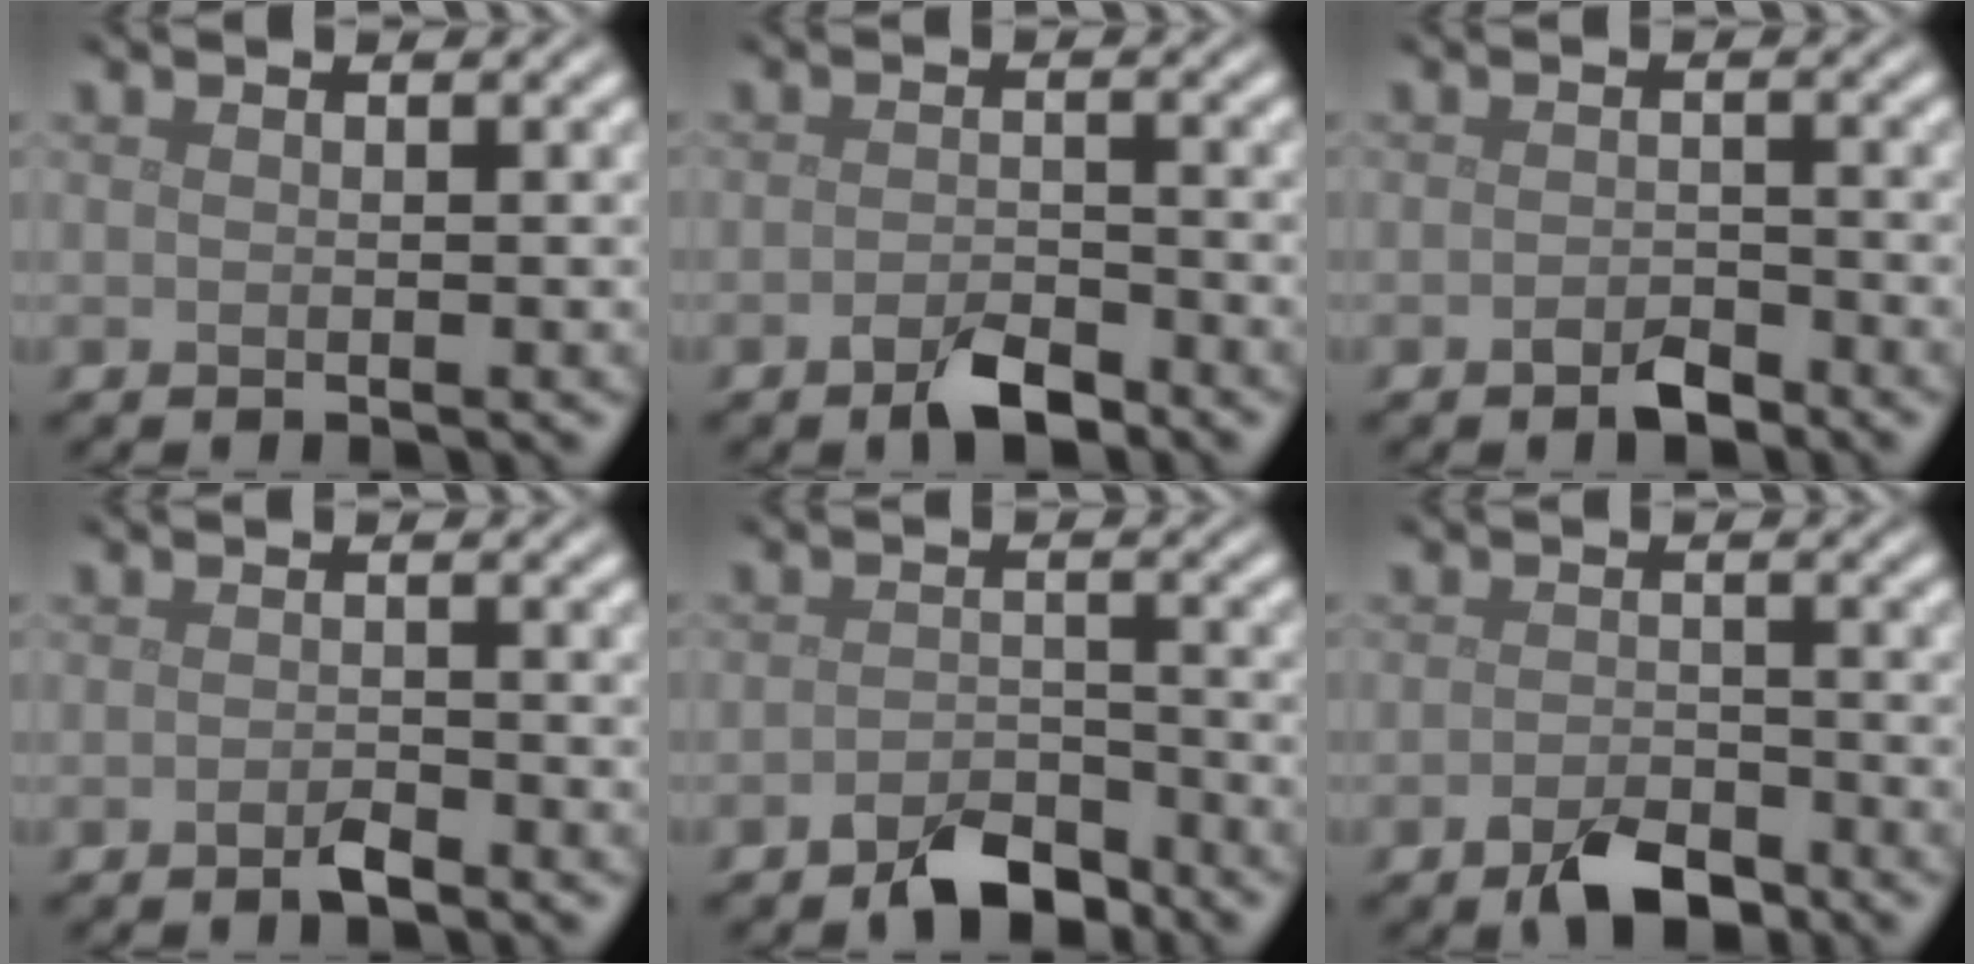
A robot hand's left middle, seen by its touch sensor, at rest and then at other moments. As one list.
[{"total": 2.8, "force": [-2.0, 1.1, 1.7], "torque": [-0.030, 0.002, -0.039]}, {"total": 1.9, "force": [-1.4, 0.9, 1.0], "torque": [-0.018, 0.001, -0.026]}, {"total": 1.3, "force": [-0.9, 0.4, 0.8], "torque": [-0.018, -0.001, -0.017]}, {"total": 4.2, "force": [-3.3, 1.9, 1.9], "torque": [-0.030, 0.000, -0.063]}, {"total": 3.6, "force": [-2.5, 1.7, 2.0], "torque": [-0.033, -0.002, -0.051]}]